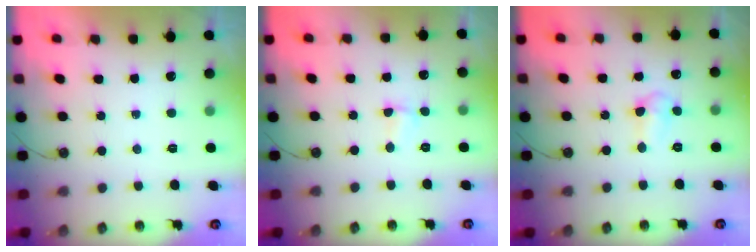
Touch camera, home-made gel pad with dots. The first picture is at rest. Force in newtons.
{"total": 2.3, "press": 1.9, "slide": 1.4}
{"total": 3.6, "press": 3.5, "slide": 1.0}